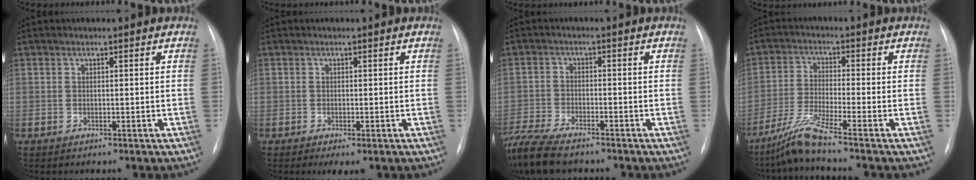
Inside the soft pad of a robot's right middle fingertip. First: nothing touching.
{"total": 2.6, "force": [-1.5, 0.7, 2.0], "torque": [-0.029, -0.006, -0.017]}
{"total": 11.5, "force": [-9.6, 2.5, 5.8], "torque": [-0.124, -0.022, -0.163]}
{"total": 6.2, "force": [-5.0, -1.7, 3.3], "torque": [-0.075, -0.033, -0.104]}